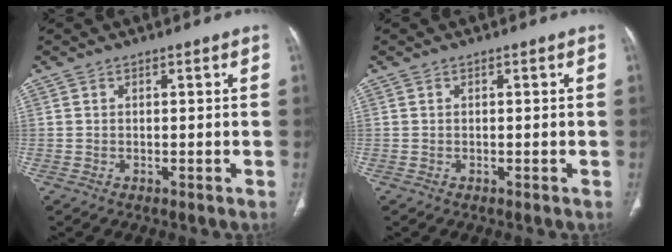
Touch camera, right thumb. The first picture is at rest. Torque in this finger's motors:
{"motor_torque": [0.07, 0.04, -0.17, 0.10, 0.03]}